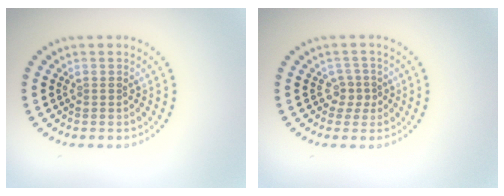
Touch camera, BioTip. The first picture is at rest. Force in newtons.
{"total": 2.0, "press": 1.4, "slide": 1.4}